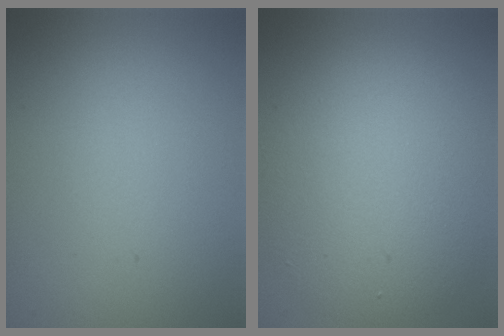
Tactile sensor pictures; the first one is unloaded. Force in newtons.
{"total": 6.7, "press": 6.7, "slide": 0.5}